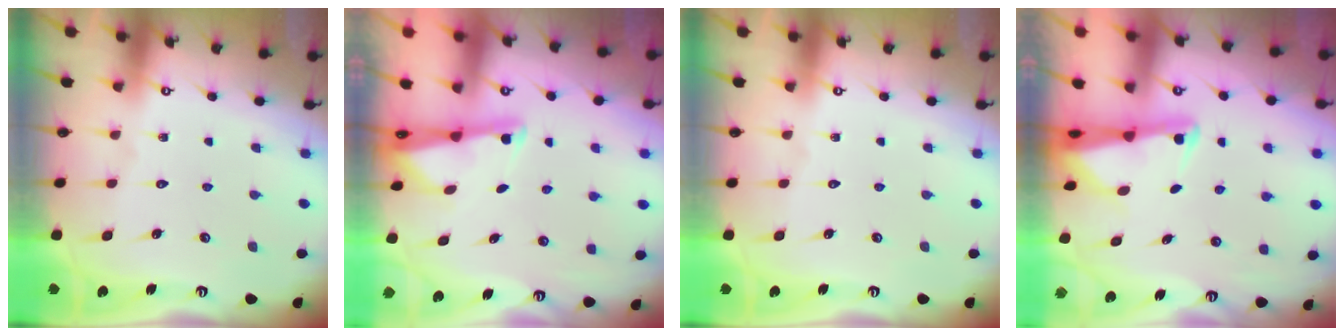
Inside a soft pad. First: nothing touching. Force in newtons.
{"total": 2.1, "press": 2.0, "slide": 0.4}
{"total": 0.0}
{"total": 2.6, "press": 2.6, "slide": 0.5}